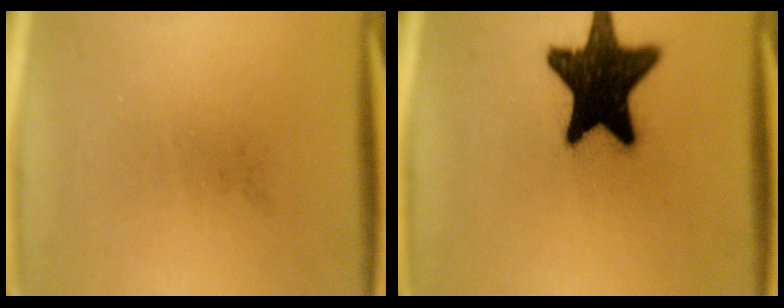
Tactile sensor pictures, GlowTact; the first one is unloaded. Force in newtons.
{"total": 19.0}